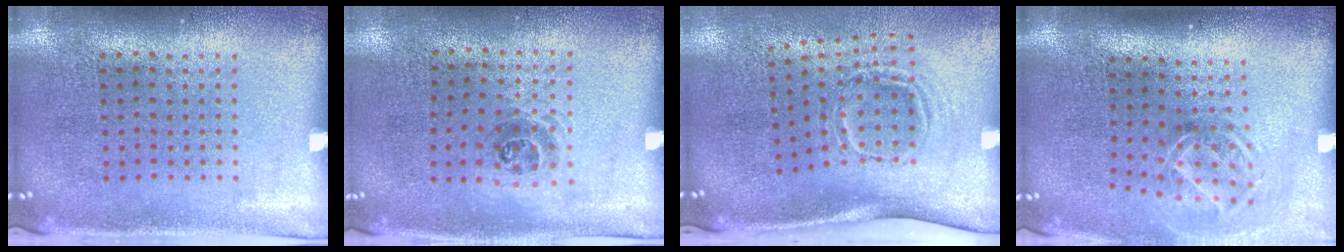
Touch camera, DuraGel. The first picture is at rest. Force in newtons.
{"total": 1.0, "press": 0.7, "slide": 0.7}
{"total": 1.9, "press": 1.2, "slide": 1.5}
{"total": 1.8, "press": 1.3, "slide": 1.2}